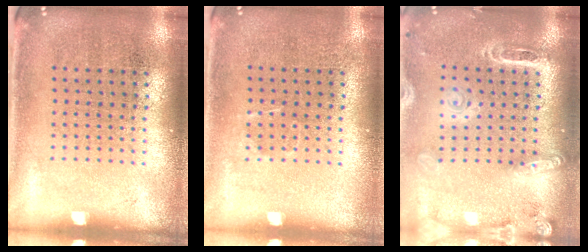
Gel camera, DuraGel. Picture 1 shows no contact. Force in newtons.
{"total": 0.5, "press": 0.5, "slide": 0.2}
{"total": 2.1, "press": 1.8, "slide": 1.0}